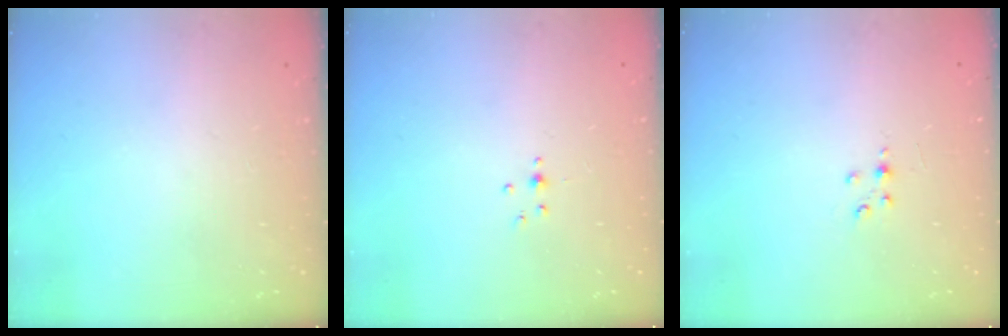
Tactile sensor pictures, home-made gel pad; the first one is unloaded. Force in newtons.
{"total": 2.3, "press": 1.9, "slide": 1.3}
{"total": 2.7, "press": 2.7, "slide": 0.4}